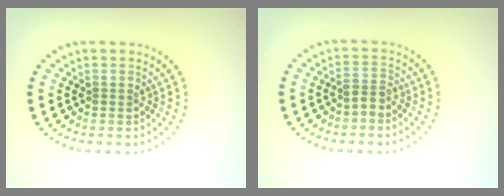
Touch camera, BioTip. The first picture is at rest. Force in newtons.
{"total": 1.9, "press": 1.5, "slide": 1.2}